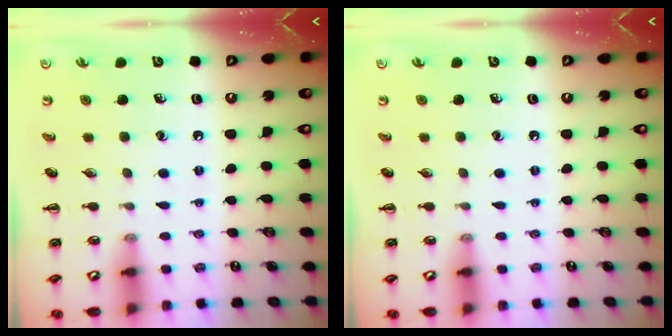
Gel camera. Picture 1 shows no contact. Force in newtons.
{"total": 0.0}